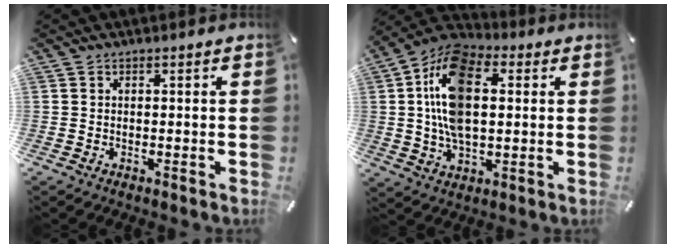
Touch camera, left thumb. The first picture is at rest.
{"total": 16.9, "force": [2.8, 10.2, 13.2], "torque": [-0.273, 0.005, 0.048]}